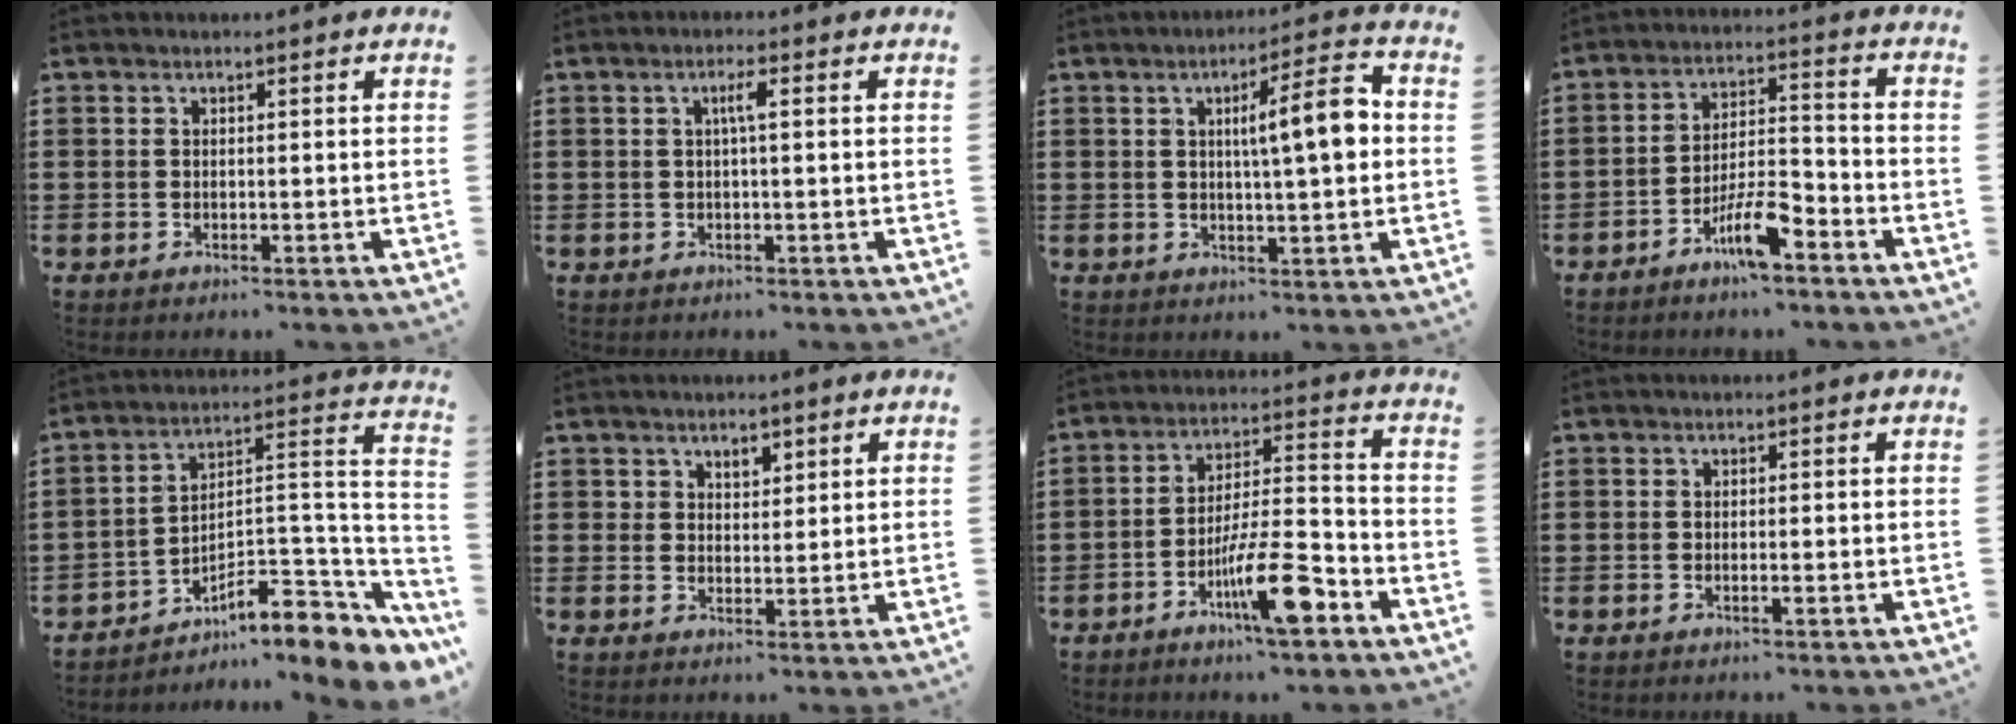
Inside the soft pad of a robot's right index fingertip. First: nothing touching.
{"total": 2.3, "force": [0.3, 0.1, 2.3], "torque": [-0.043, 0.002, 0.002]}
{"total": 8.1, "force": [1.2, 0.9, 8.0], "torque": [-0.125, -0.010, 0.010]}
{"total": 7.5, "force": [-4.9, 2.0, 5.3], "torque": [-0.103, 0.007, -0.090]}
{"total": 8.5, "force": [-5.8, 3.1, 5.3], "torque": [-0.070, 0.000, -0.108]}
{"total": 2.5, "force": [2.0, 1.6, 0.3], "torque": [-0.013, 0.009, 0.037]}
{"total": 12.1, "force": [-6.3, 2.9, 9.9], "torque": [-0.171, 0.017, -0.107]}
{"total": 0.6, "force": [-0.4, -0.1, 0.5], "torque": [-0.006, -0.006, -0.006]}